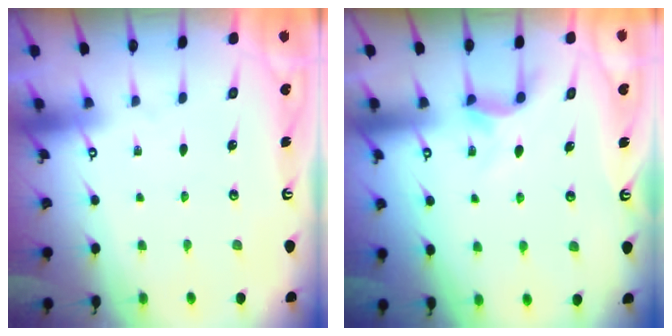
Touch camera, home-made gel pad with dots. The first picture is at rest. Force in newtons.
{"total": 4.7, "press": 4.6, "slide": 0.4}